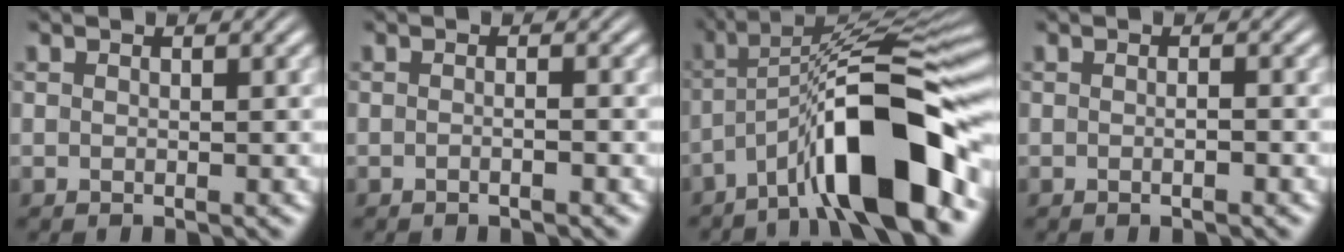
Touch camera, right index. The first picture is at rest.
{"total": 0.8, "force": [-0.7, -0.1, 0.5], "torque": [-0.008, 0.003, -0.016]}
{"total": 11.8, "force": [-2.7, 4.2, 10.7], "torque": [-0.160, -0.006, -0.037]}
{"total": 0.7, "force": [-0.4, 0.1, 0.6], "torque": [-0.007, 0.003, -0.011]}